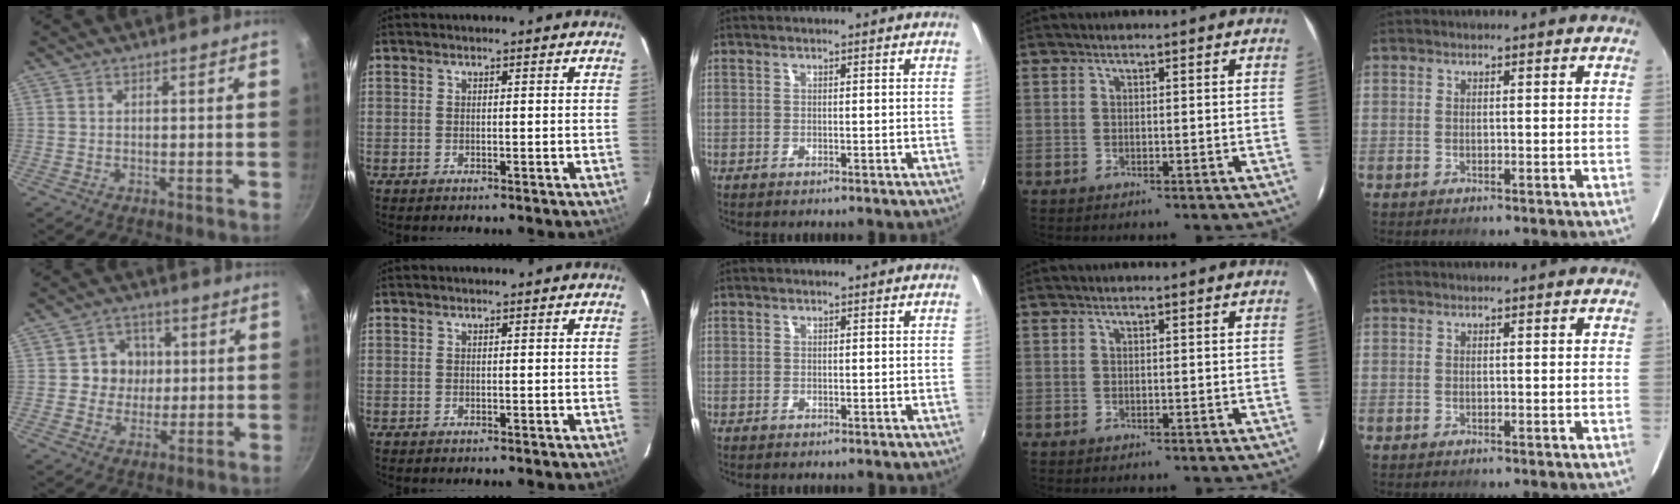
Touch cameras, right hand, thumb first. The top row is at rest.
{"thumb": {"total": 6.7, "force": [0.7, 6.4, 1.9], "torque": [0.013, 0.004, 0.002]}}